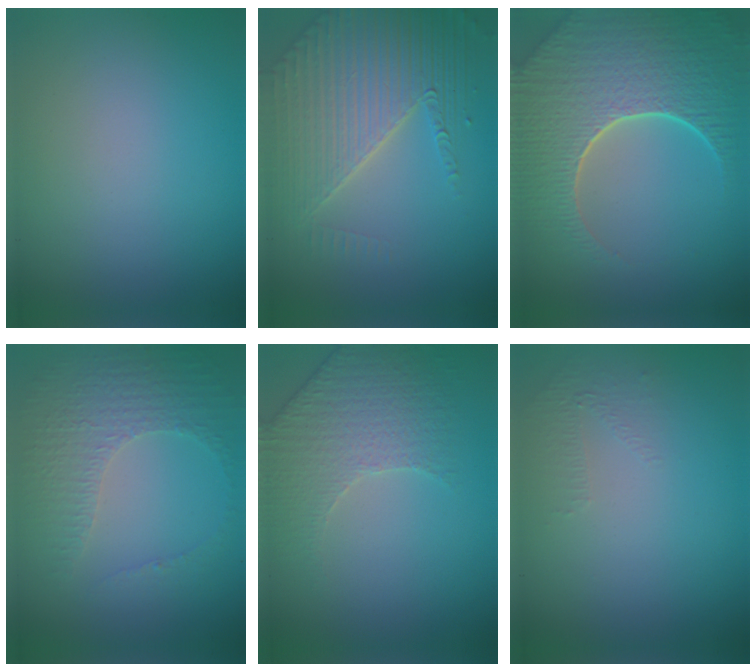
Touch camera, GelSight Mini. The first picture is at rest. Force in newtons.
{"total": 6.3, "press": 5.0, "slide": 3.7}
{"total": 9.4, "press": 6.7, "slide": 6.6}
{"total": 4.4, "press": 3.1, "slide": 3.1}
{"total": 2.6, "press": 2.4, "slide": 1.0}
{"total": 0.9, "press": 0.4, "slide": 0.8}